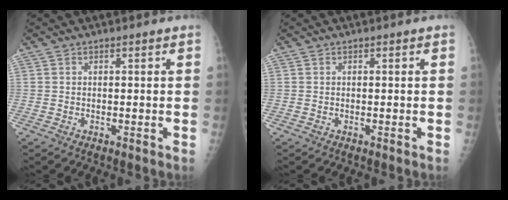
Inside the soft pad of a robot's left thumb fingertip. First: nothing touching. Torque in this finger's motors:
{"motor_torque": [0.16, 0.16, 0.01, -0.02, 0.00]}